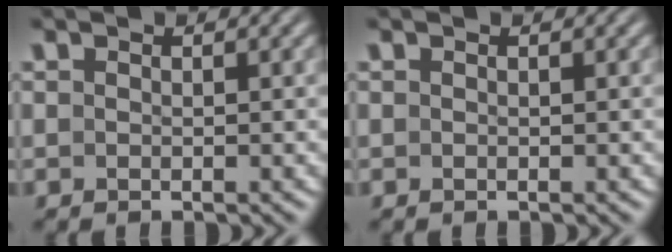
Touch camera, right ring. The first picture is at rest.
{"total": 0.0}